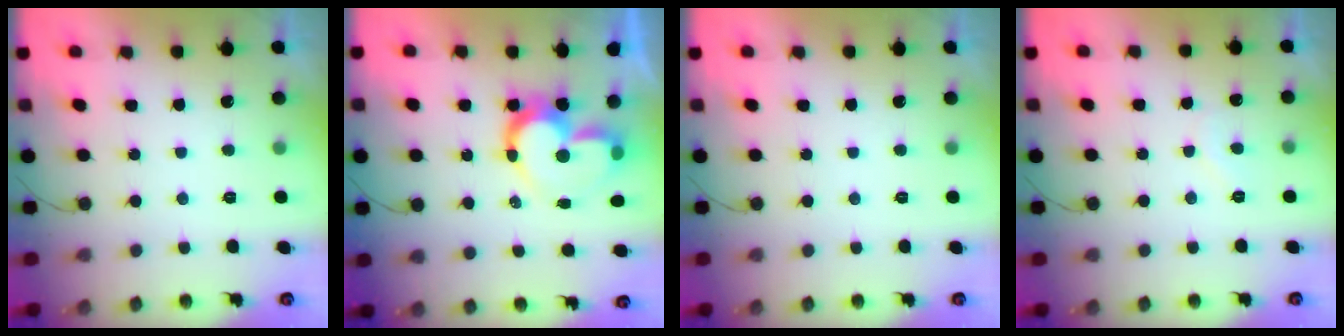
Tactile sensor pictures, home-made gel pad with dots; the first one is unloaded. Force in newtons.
{"total": 12.0, "press": 11.9, "slide": 1.6}
{"total": 0.0}
{"total": 4.3, "press": 4.3, "slide": 0.3}